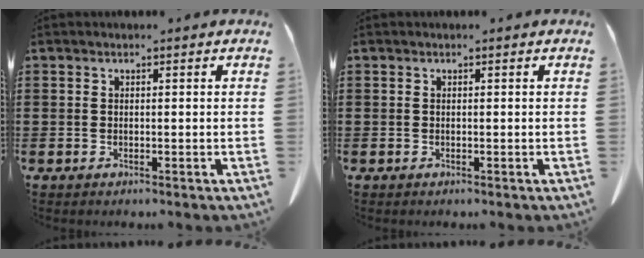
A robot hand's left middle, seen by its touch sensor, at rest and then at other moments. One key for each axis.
{"total": 0.0}